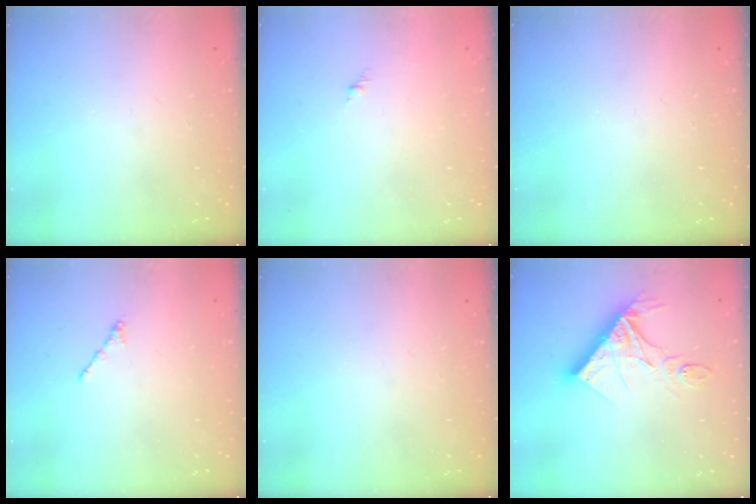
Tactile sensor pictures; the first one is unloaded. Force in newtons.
{"total": 1.3, "press": 1.2, "slide": 0.5}
{"total": 0.0}
{"total": 0.5, "press": 0.4, "slide": 0.3}
{"total": 0.0}
{"total": 16.2, "press": 16.1, "slide": 1.6}